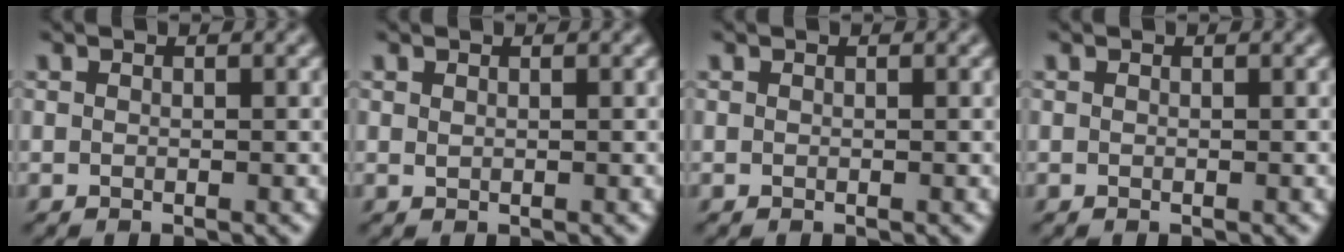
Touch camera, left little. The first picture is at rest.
{"total": 0.0}
{"total": 0.0}
{"total": 0.0}